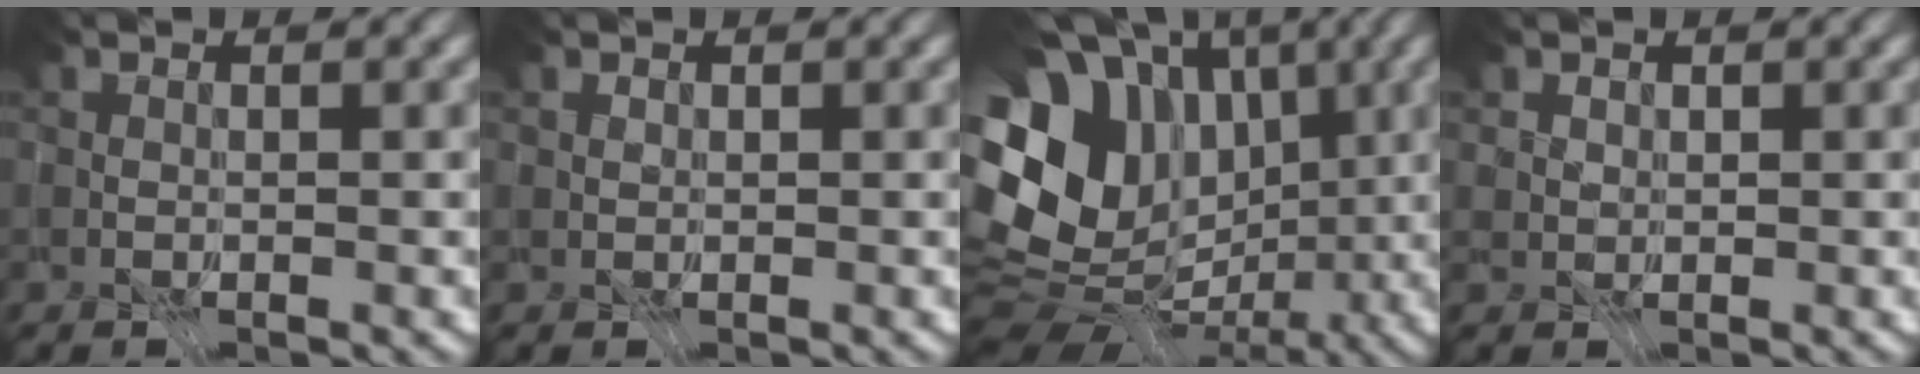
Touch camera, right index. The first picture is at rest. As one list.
[{"total": 2.3, "force": [1.4, 1.5, 1.0], "torque": [-0.017, 0.005, 0.018]}, {"total": 12.5, "force": [0.1, 9.8, 7.7], "torque": [-0.151, 0.010, 0.019]}, {"total": 3.3, "force": [1.9, 2.3, 1.5], "torque": [-0.023, 0.004, 0.026]}]